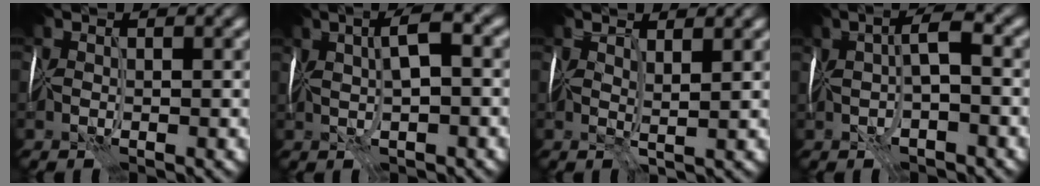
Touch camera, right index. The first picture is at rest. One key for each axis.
{"total": 4.2, "fx": 1.4, "fy": 1.1, "fz": 3.9, "tx": -0.070, "ty": 0.011, "tz": 0.020}
{"total": 1.7, "fx": 1.4, "fy": -0.2, "fz": 1.0, "tx": -0.019, "ty": 0.001, "tz": 0.023}
{"total": 3.3, "fx": 0.2, "fy": 1.2, "fz": 3.1, "tx": -0.059, "ty": 0.006, "tz": 0.000}